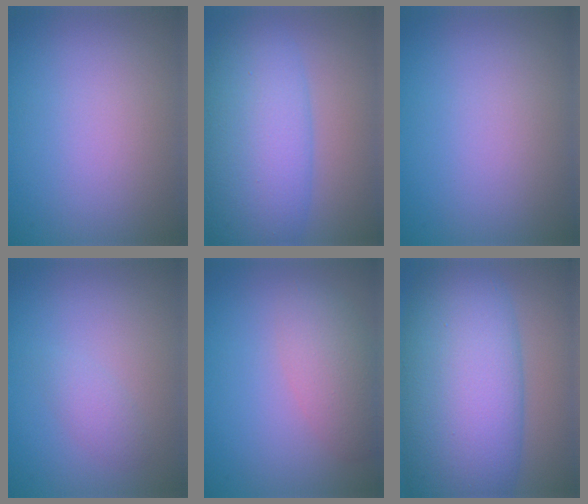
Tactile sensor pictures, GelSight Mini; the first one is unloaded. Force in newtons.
{"total": 9.2, "press": 9.2, "slide": 0.2}
{"total": 0.0}
{"total": 1.3, "press": 1.3, "slide": 0.1}
{"total": 3.4, "press": 3.4, "slide": 0.3}
{"total": 13.7, "press": 13.7, "slide": 0.1}